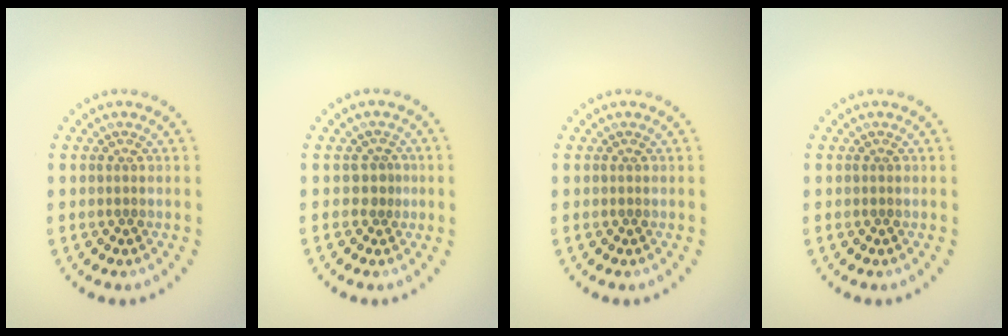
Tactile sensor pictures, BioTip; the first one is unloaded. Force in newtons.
{"total": 1.2, "press": 0.7, "slide": 0.9}
{"total": 0.0}
{"total": 0.0}